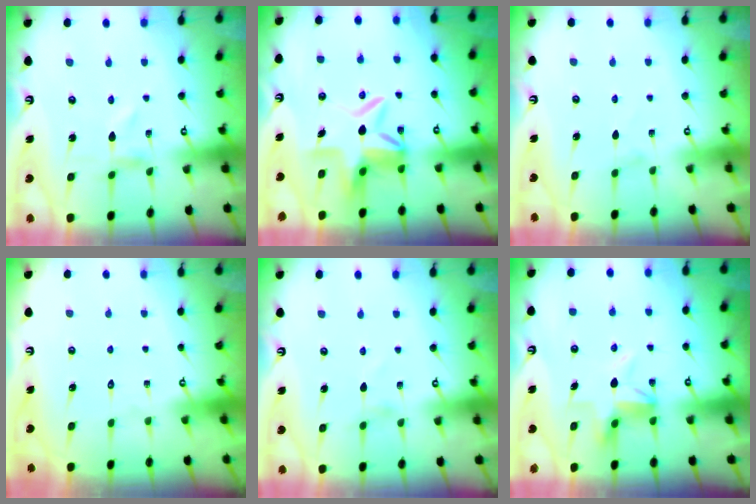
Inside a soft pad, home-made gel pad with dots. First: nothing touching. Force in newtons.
{"total": 8.8, "press": 8.2, "slide": 3.1}
{"total": 0.8, "press": 0.8, "slide": 0.1}
{"total": 1.6, "press": 1.6, "slide": 0.1}
{"total": 0.6, "press": 0.5, "slide": 0.3}
{"total": 4.5, "press": 4.0, "slide": 2.0}